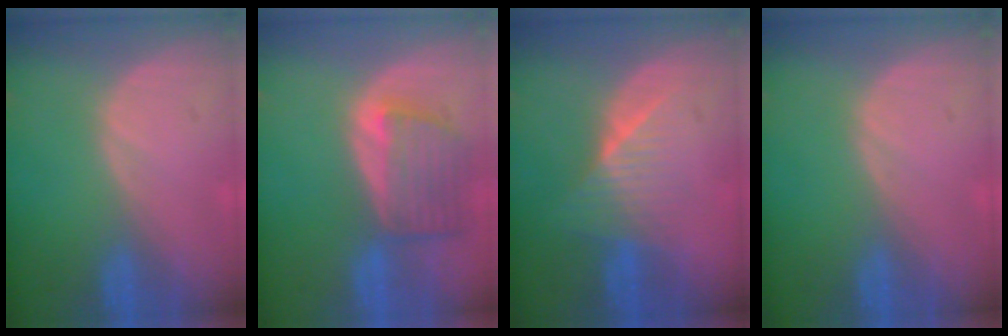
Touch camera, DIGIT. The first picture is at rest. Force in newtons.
{"total": 7.0, "press": 6.6, "slide": 2.4}
{"total": 6.0, "press": 5.4, "slide": 2.7}
{"total": 0.0}